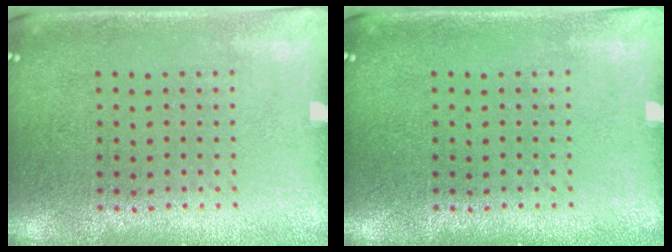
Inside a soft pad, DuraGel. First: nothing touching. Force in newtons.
{"total": 0.0}